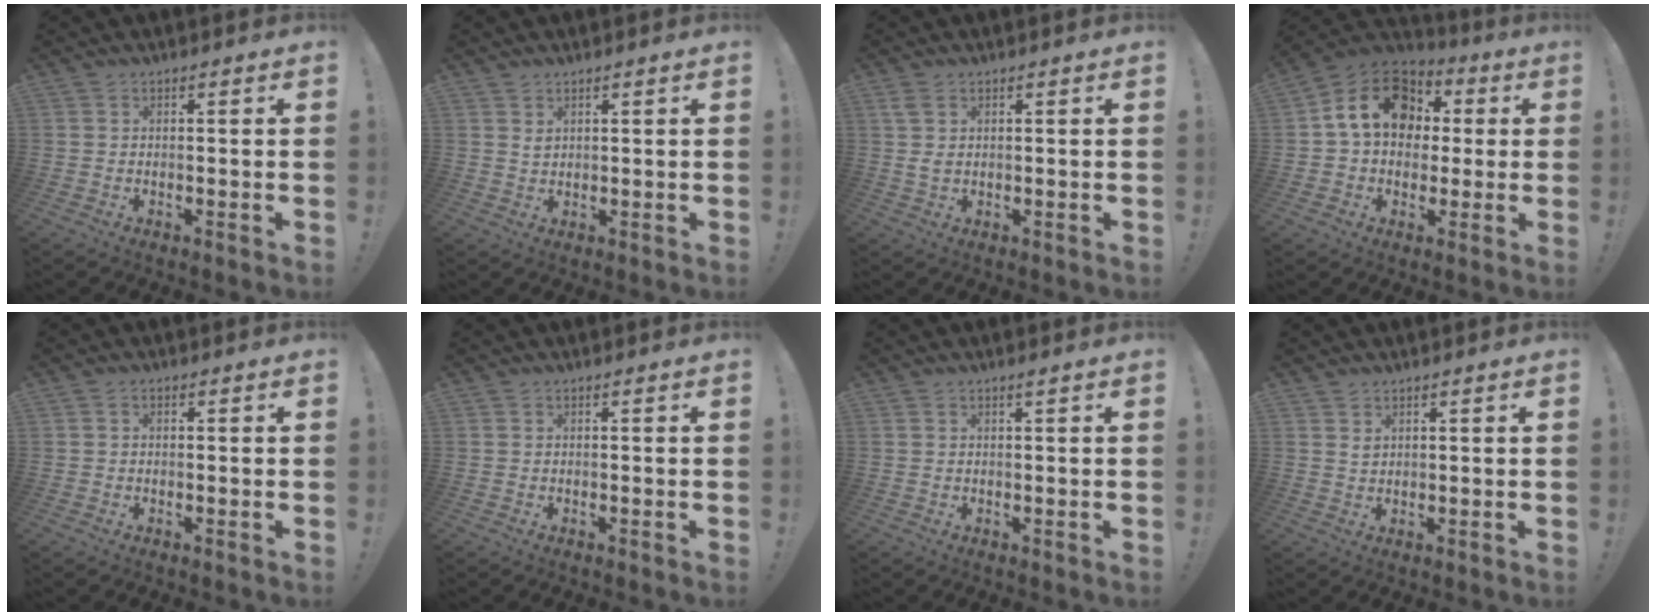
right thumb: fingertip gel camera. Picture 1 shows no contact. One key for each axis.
{"total": 1.9, "fx": 1.3, "fy": 1.2, "fz": 0.6, "tx": -0.004, "ty": -0.008, "tz": 0.023}
{"total": 3.2, "fx": 1.3, "fy": 1.6, "fz": 2.4, "tx": -0.043, "ty": -0.001, "tz": 0.025}
{"total": 17.3, "fx": 4.4, "fy": 13.1, "fz": 10.4, "tx": -0.155, "ty": 0.001, "tz": 0.082}
{"total": 0.8, "fx": -0.1, "fy": 0.6, "fz": 0.5, "tx": -0.008, "ty": 0.003, "tz": -0.002}
{"total": 0.0}
{"total": 1.0, "fx": 0.5, "fy": -0.4, "fz": 0.8, "tx": -0.011, "ty": -0.002, "tz": 0.007}
{"total": 2.0, "fx": 1.4, "fy": 1.3, "fz": 0.5, "tx": -0.002, "ty": -0.009, "tz": 0.026}